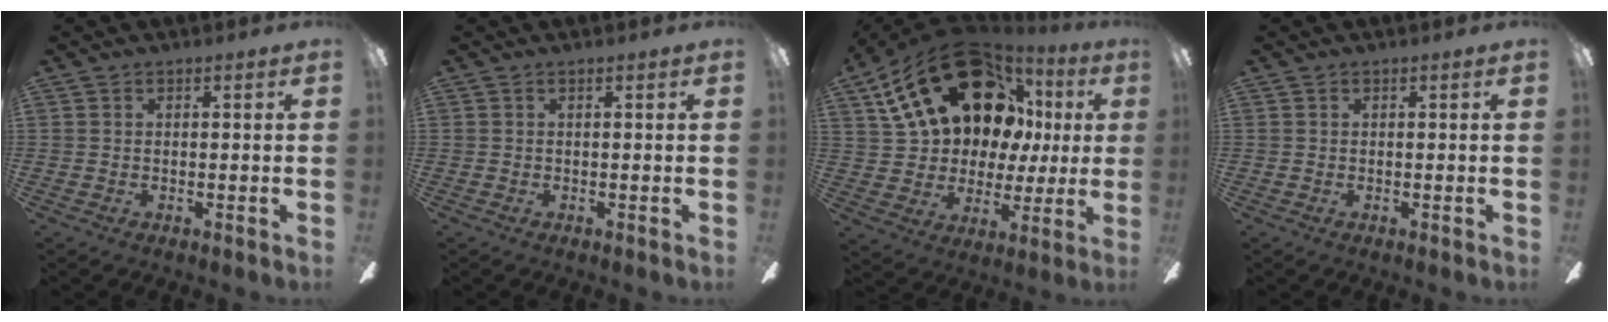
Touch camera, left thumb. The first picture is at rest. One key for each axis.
{"total": 0.0}
{"total": 26.0, "fx": 13.7, "fy": 16.0, "fz": 15.2, "tx": -0.281, "ty": -0.061, "tz": 0.263}
{"total": 0.0}